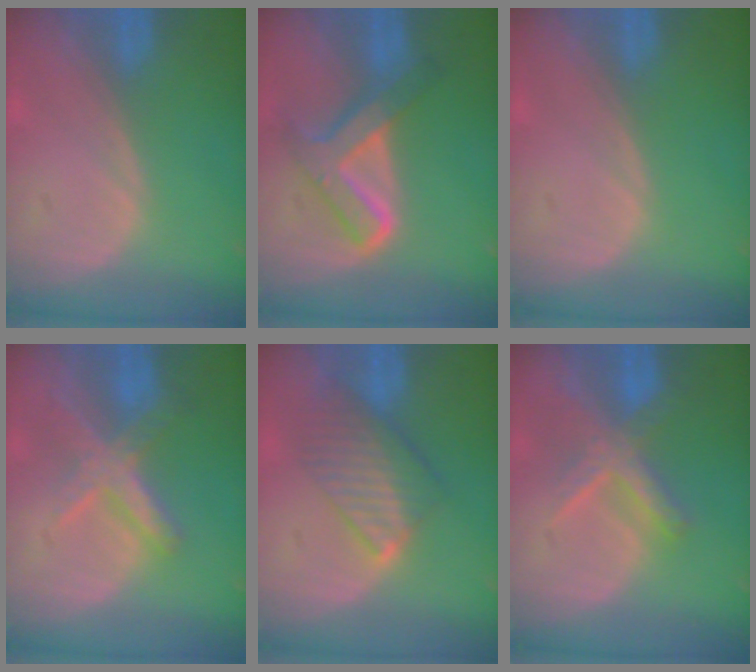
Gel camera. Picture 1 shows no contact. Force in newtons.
{"total": 7.2, "press": 7.2, "slide": 0.3}
{"total": 0.0}
{"total": 7.1, "press": 6.2, "slide": 3.6}
{"total": 6.5, "press": 6.5, "slide": 0.7}
{"total": 6.0, "press": 5.9, "slide": 1.1}